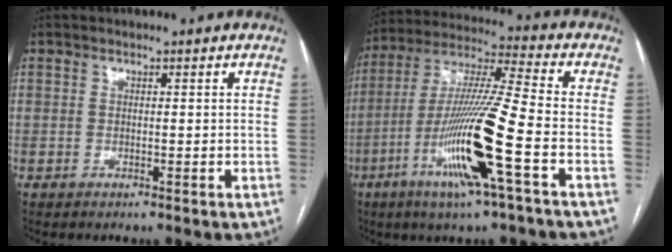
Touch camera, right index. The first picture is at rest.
{"total": 16.9, "force": [-6.1, -0.7, 15.7], "torque": [-0.314, -0.014, -0.118]}